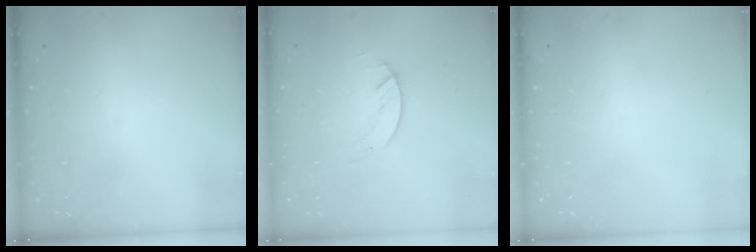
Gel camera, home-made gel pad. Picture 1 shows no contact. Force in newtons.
{"total": 1.2, "press": 1.1, "slide": 0.2}
{"total": 0.0}